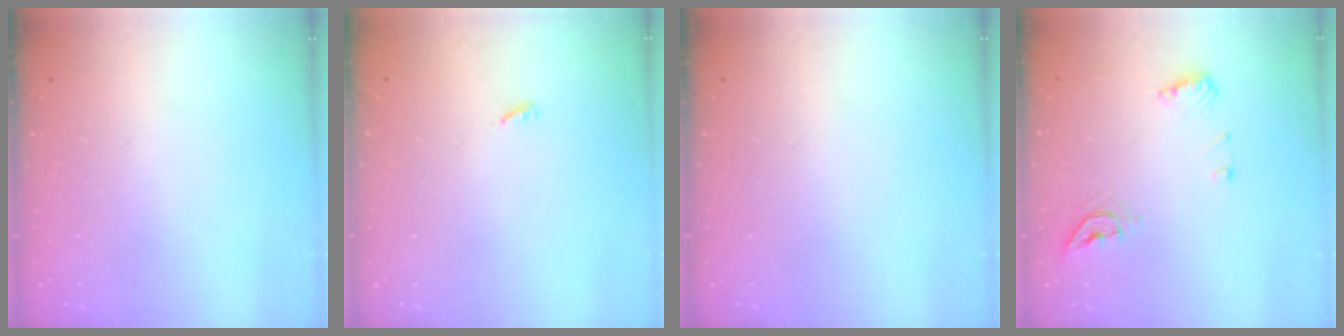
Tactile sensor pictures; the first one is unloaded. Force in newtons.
{"total": 1.9, "press": 1.9, "slide": 0.3}
{"total": 0.0}
{"total": 9.0, "press": 8.9, "slide": 0.9}